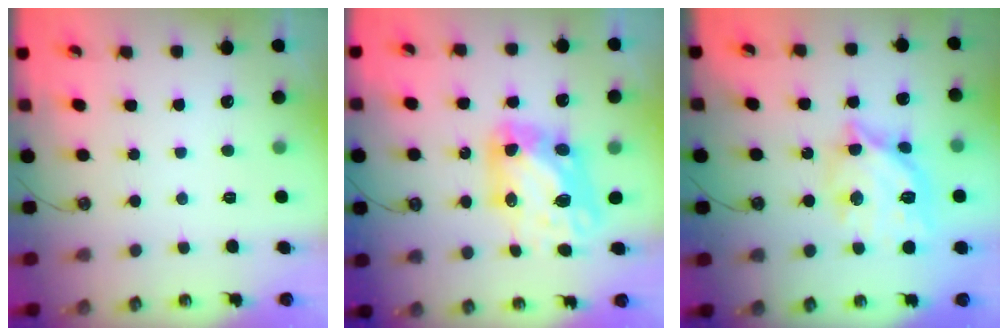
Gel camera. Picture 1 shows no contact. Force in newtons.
{"total": 10.2, "press": 10.1, "slide": 1.2}
{"total": 15.0, "press": 15.0, "slide": 1.1}